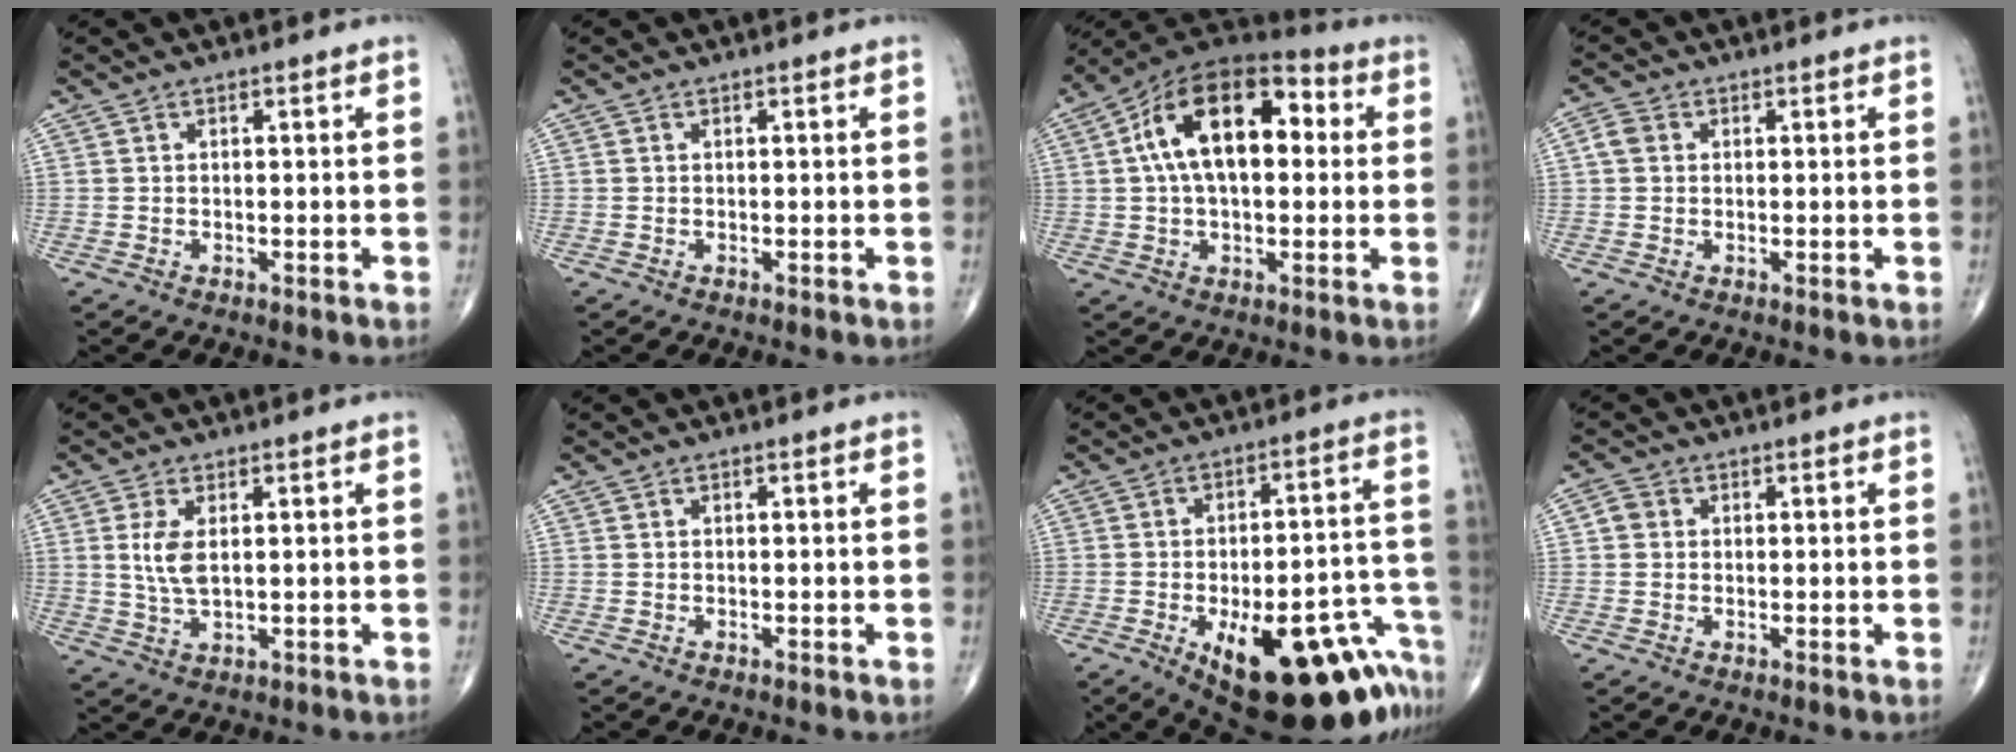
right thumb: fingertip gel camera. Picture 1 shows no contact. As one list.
[{"total": 0.0}, {"total": 18.6, "force": [3.2, 10.4, 15.1], "torque": [-0.236, 0.033, 0.041]}, {"total": 2.6, "force": [0.4, 2.2, 1.3], "torque": [-0.025, 0.008, 0.004]}, {"total": 5.0, "force": [1.0, 2.2, 4.4], "torque": [-0.095, -0.009, 0.026]}, {"total": 0.0}, {"total": 26.7, "force": [-14.2, 10.3, 20.2], "torque": [-0.168, 0.068, -0.178]}, {"total": 2.2, "force": [0.2, 2.1, 0.9], "torque": [-0.009, 0.005, 0.001]}]